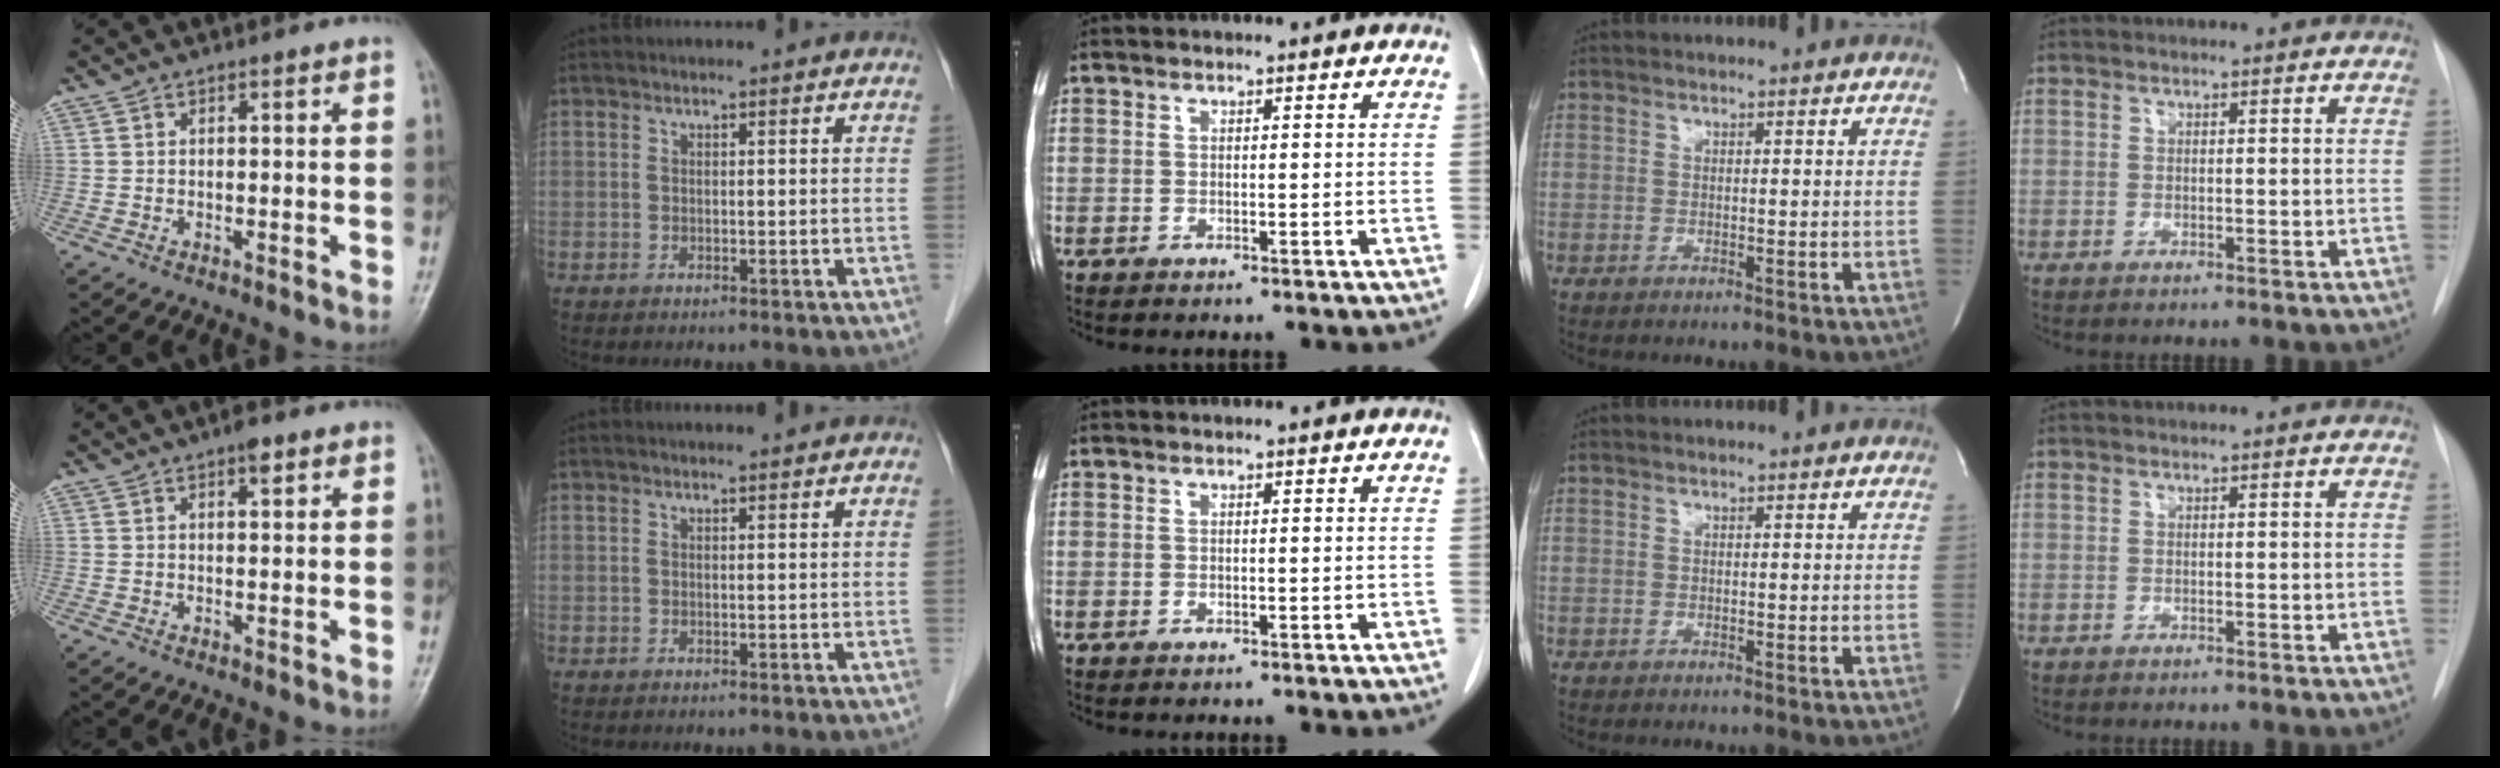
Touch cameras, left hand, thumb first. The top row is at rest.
{"thumb": {"total": 2.6, "force": [1.6, 0.8, 1.8], "torque": [-0.023, -0.005, 0.022]}, "index": {"total": 0.6, "force": [0.6, -0.1, 0.1], "torque": [-0.005, 0.001, 0.008]}}